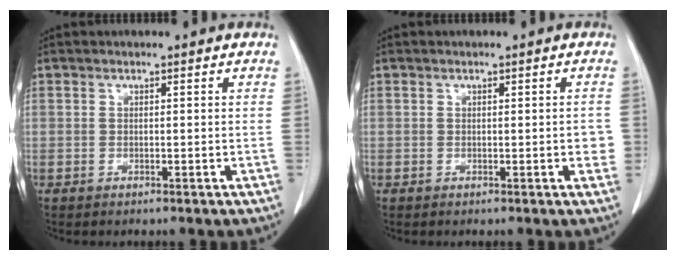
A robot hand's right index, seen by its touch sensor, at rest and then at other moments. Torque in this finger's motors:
{"motor_torque": [0.43, -0.21, 0.20, 0.03]}